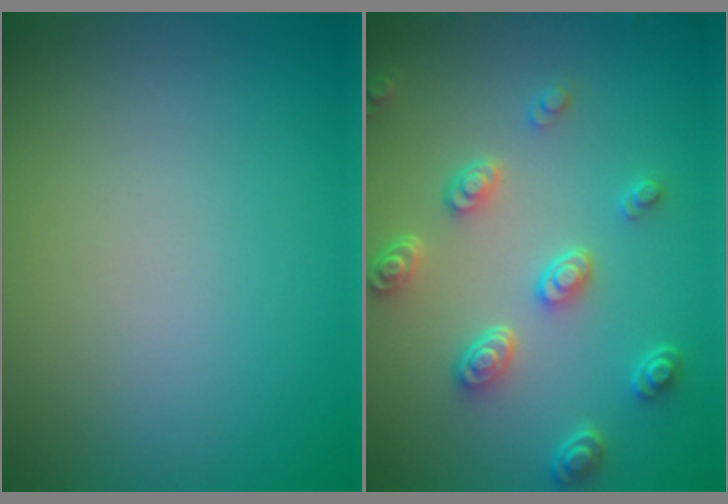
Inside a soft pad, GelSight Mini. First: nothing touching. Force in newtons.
{"total": 4.4, "press": 3.3, "slide": 2.8}